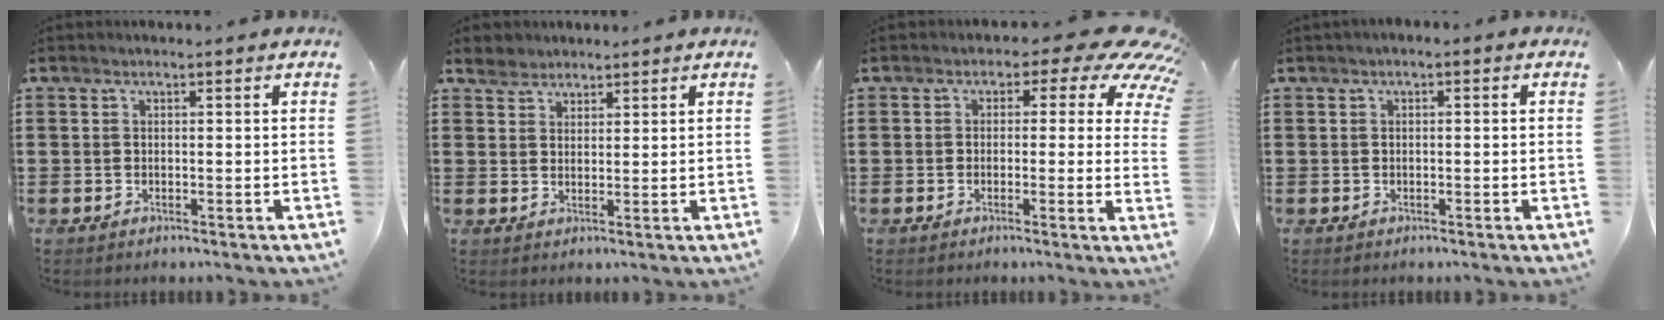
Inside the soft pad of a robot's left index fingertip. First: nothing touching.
{"total": 2.7, "force": [2.3, 1.5, 0.0], "torque": [-0.010, 0.008, 0.044]}
{"total": 5.0, "force": [2.3, 2.7, 3.4], "torque": [-0.057, -0.015, 0.031]}
{"total": 0.6, "force": [-0.3, 0.2, 0.5], "torque": [-0.010, -0.003, -0.005]}